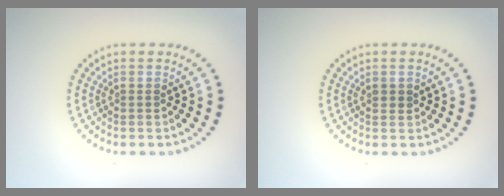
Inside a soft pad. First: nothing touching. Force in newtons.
{"total": 0.9, "press": 0.8, "slide": 0.3}